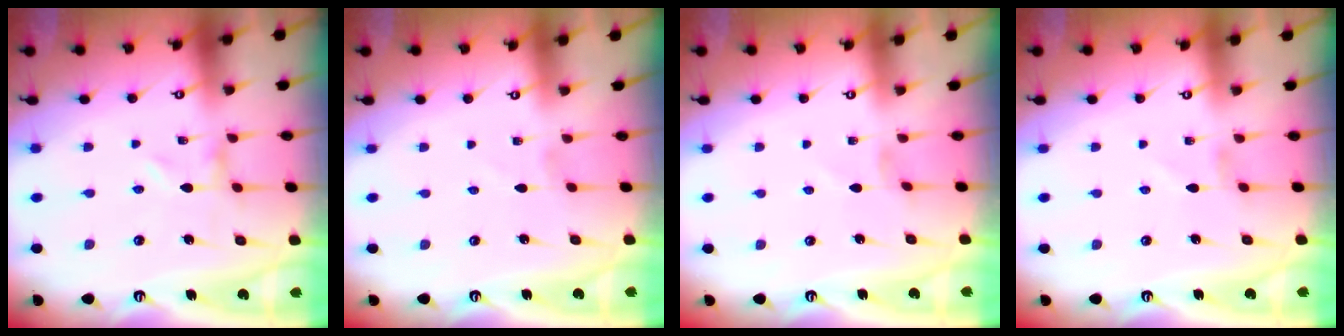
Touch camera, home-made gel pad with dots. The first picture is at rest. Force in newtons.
{"total": 1.3, "press": 1.3, "slide": 0.1}
{"total": 0.5, "press": 0.4, "slide": 0.3}
{"total": 0.6, "press": 0.6, "slide": 0.3}